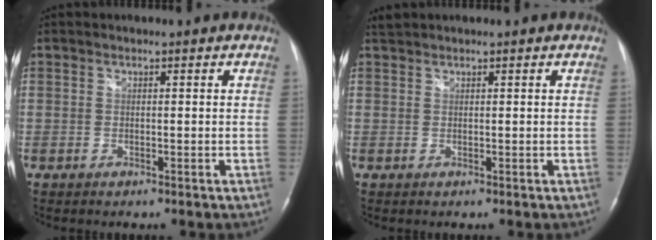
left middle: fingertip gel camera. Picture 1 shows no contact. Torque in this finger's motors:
{"motor_torque": [0.09, 0.00, -0.07, 0.01]}